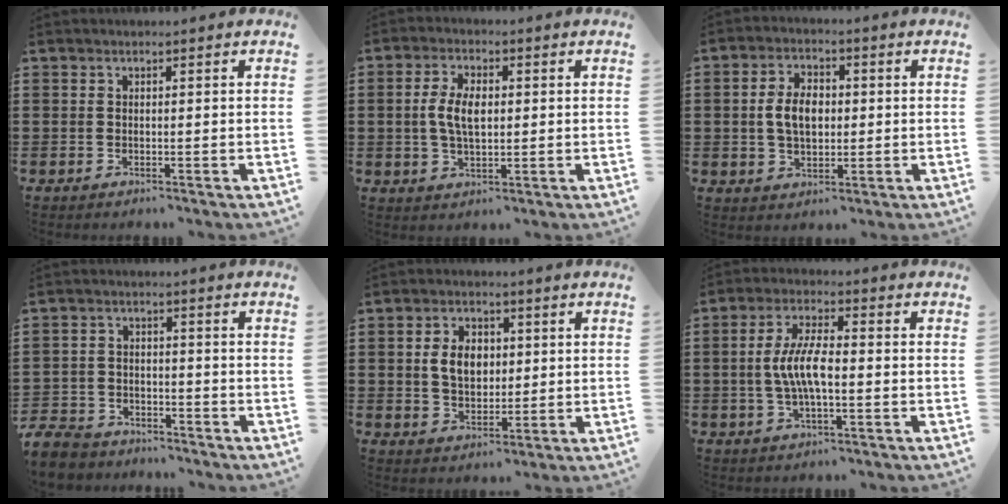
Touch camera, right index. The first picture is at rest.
{"total": 5.7, "force": [0.2, 2.8, 5.0], "torque": [-0.112, 0.005, -0.004]}
{"total": 5.8, "force": [0.0, 3.6, 4.5], "torque": [-0.098, 0.004, -0.008]}
{"total": 5.4, "force": [-5.3, 1.2, 0.4], "torque": [-0.023, 0.003, -0.111]}
{"total": 5.5, "force": [0.6, 3.8, 3.9], "torque": [-0.085, 0.009, 0.003]}
{"total": 7.1, "force": [-0.7, 2.2, 6.7], "torque": [-0.145, -0.004, -0.021]}